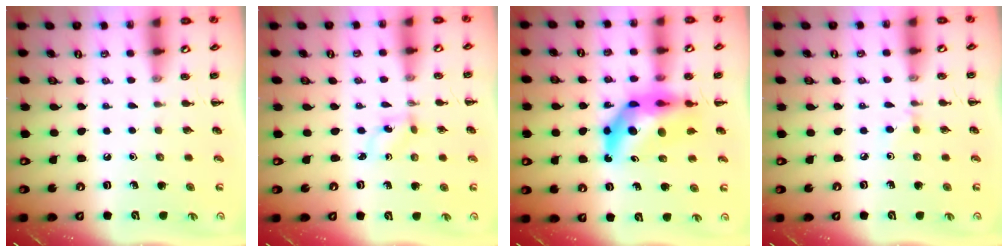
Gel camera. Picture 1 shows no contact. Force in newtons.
{"total": 1.2, "press": 1.1, "slide": 0.6}
{"total": 12.1, "press": 11.5, "slide": 3.9}
{"total": 2.8, "press": 2.6, "slide": 1.1}